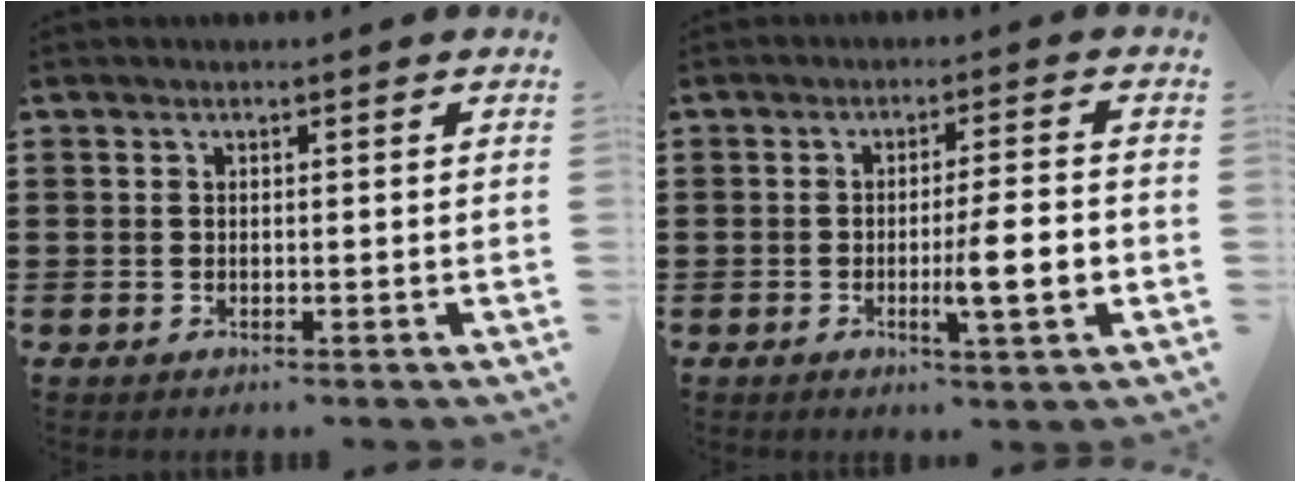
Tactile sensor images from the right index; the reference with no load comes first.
{"total": 7.3, "force": [-1.9, 0.7, 7.0], "torque": [-0.103, -0.011, -0.032]}